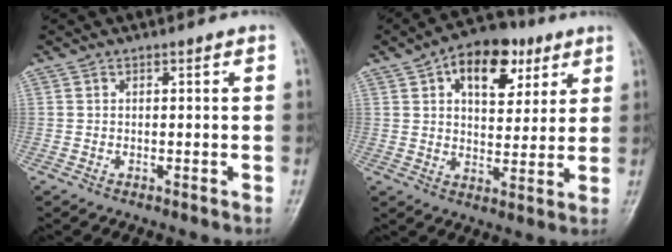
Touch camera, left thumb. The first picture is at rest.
{"total": 13.2, "force": [6.1, 7.8, 8.7], "torque": [-0.091, -0.010, 0.090]}